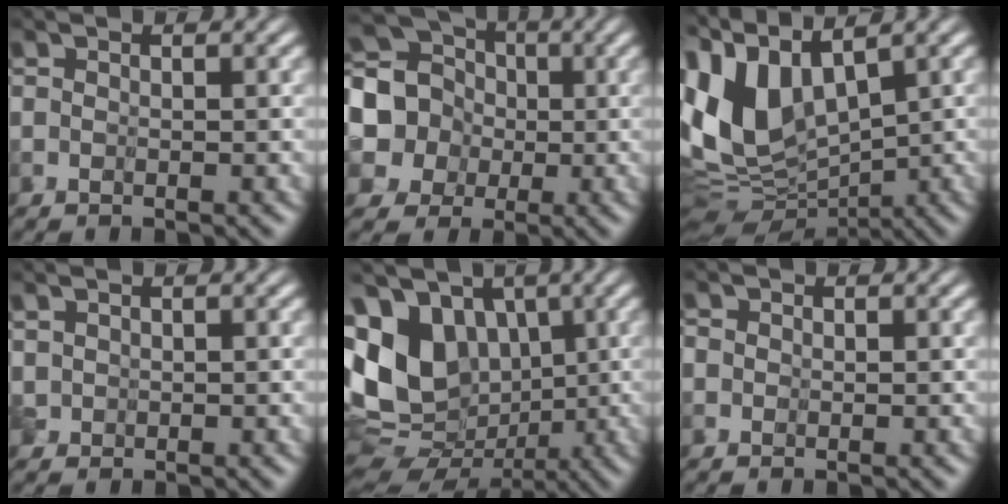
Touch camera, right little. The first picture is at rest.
{"total": 10.2, "force": [0.7, 9.3, 4.1], "torque": [-0.139, 0.006, -0.022]}
{"total": 6.3, "force": [3.1, 2.7, 4.7], "torque": [-0.137, -0.009, 0.053]}
{"total": 1.3, "force": [0.8, 1.0, 0.4], "torque": [-0.020, 0.000, 0.010]}
{"total": 9.8, "force": [1.8, 7.6, 5.9], "torque": [-0.121, 0.000, 0.032]}
{"total": 1.0, "force": [0.3, 1.0, 0.1], "torque": [-0.008, 0.007, -0.014]}